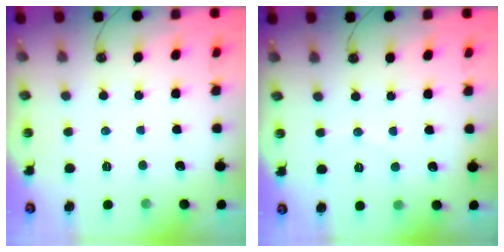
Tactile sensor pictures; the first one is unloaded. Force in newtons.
{"total": 3.0, "press": 3.0, "slide": 0.4}